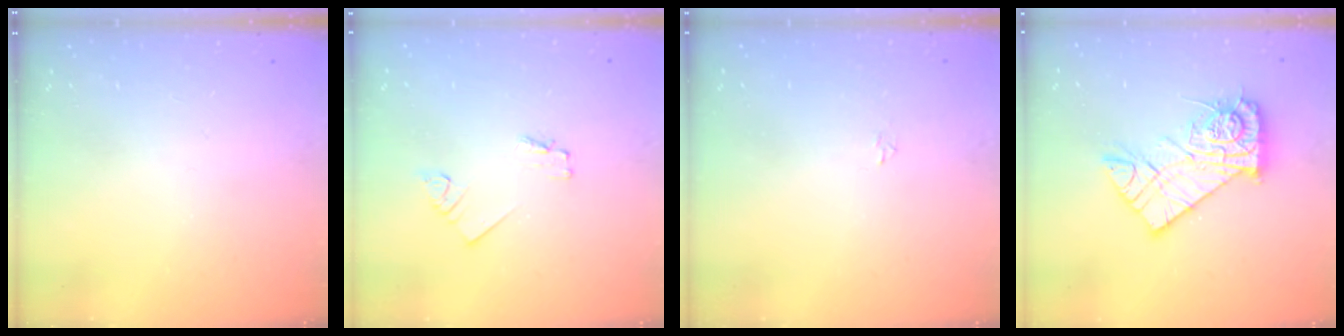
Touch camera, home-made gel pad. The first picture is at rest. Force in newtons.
{"total": 1.6, "press": 1.6, "slide": 0.2}
{"total": 1.8, "press": 1.8, "slide": 0.2}
{"total": 14.4, "press": 14.4, "slide": 1.4}